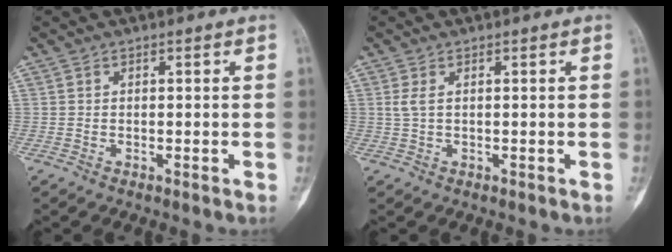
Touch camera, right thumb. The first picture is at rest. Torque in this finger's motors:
{"motor_torque": [0.24, 0.42, 0.07, -0.23, 0.01]}